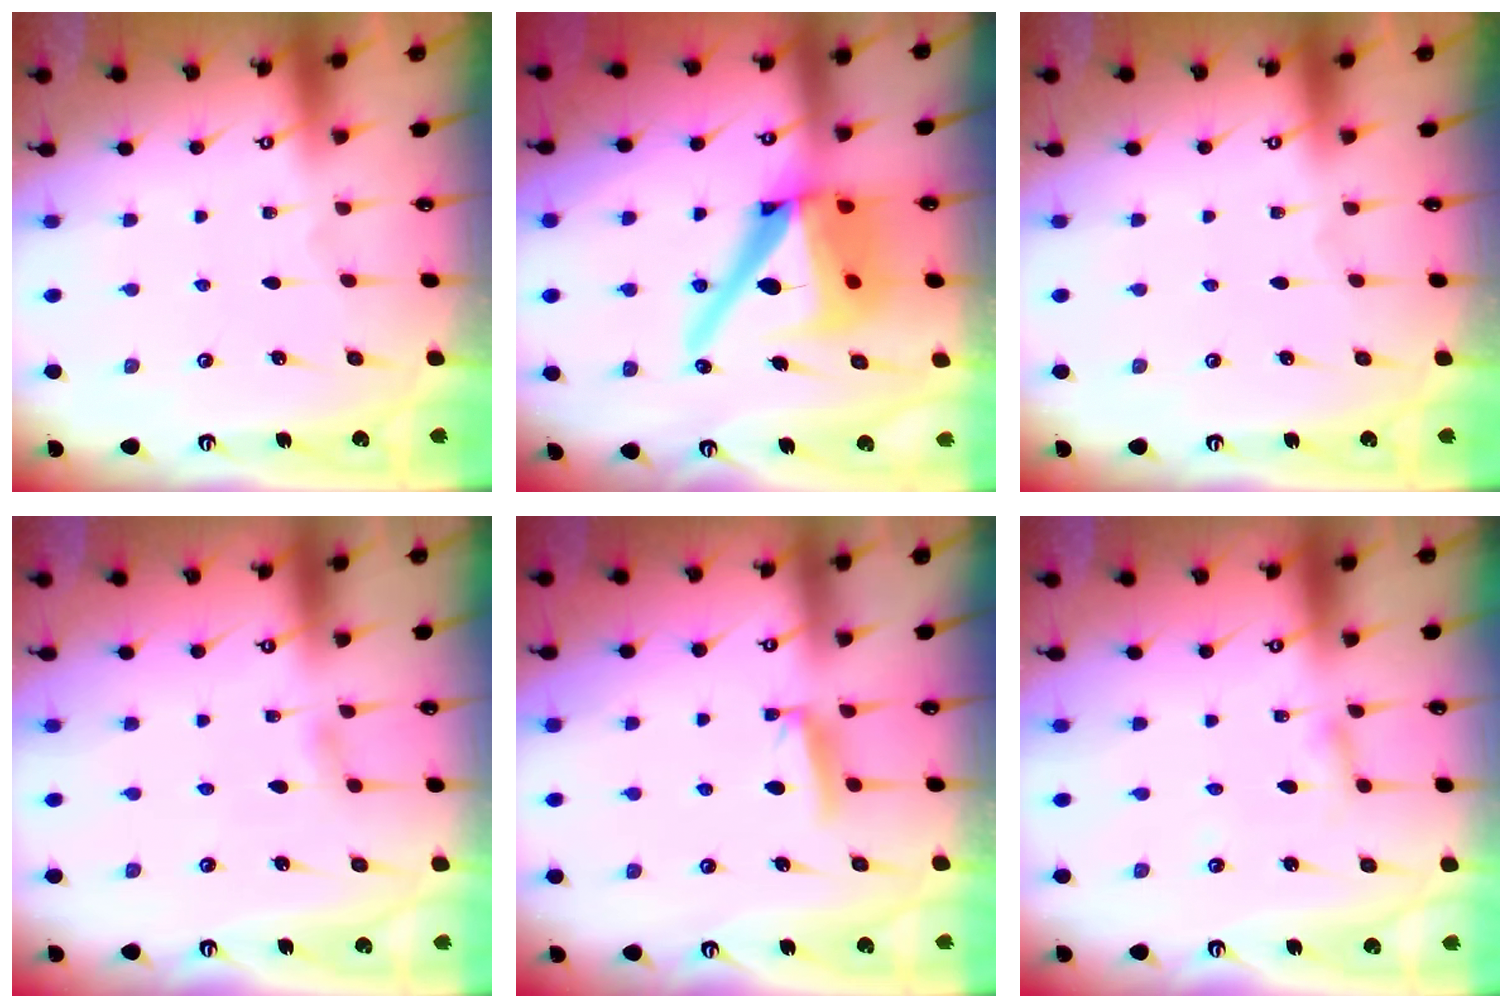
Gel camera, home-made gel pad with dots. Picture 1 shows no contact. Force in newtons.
{"total": 20.2, "press": 20.0, "slide": 2.6}
{"total": 0.0}
{"total": 3.3, "press": 3.3, "slide": 0.4}
{"total": 5.2, "press": 5.2, "slide": 0.9}
{"total": 2.7, "press": 2.7, "slide": 0.3}